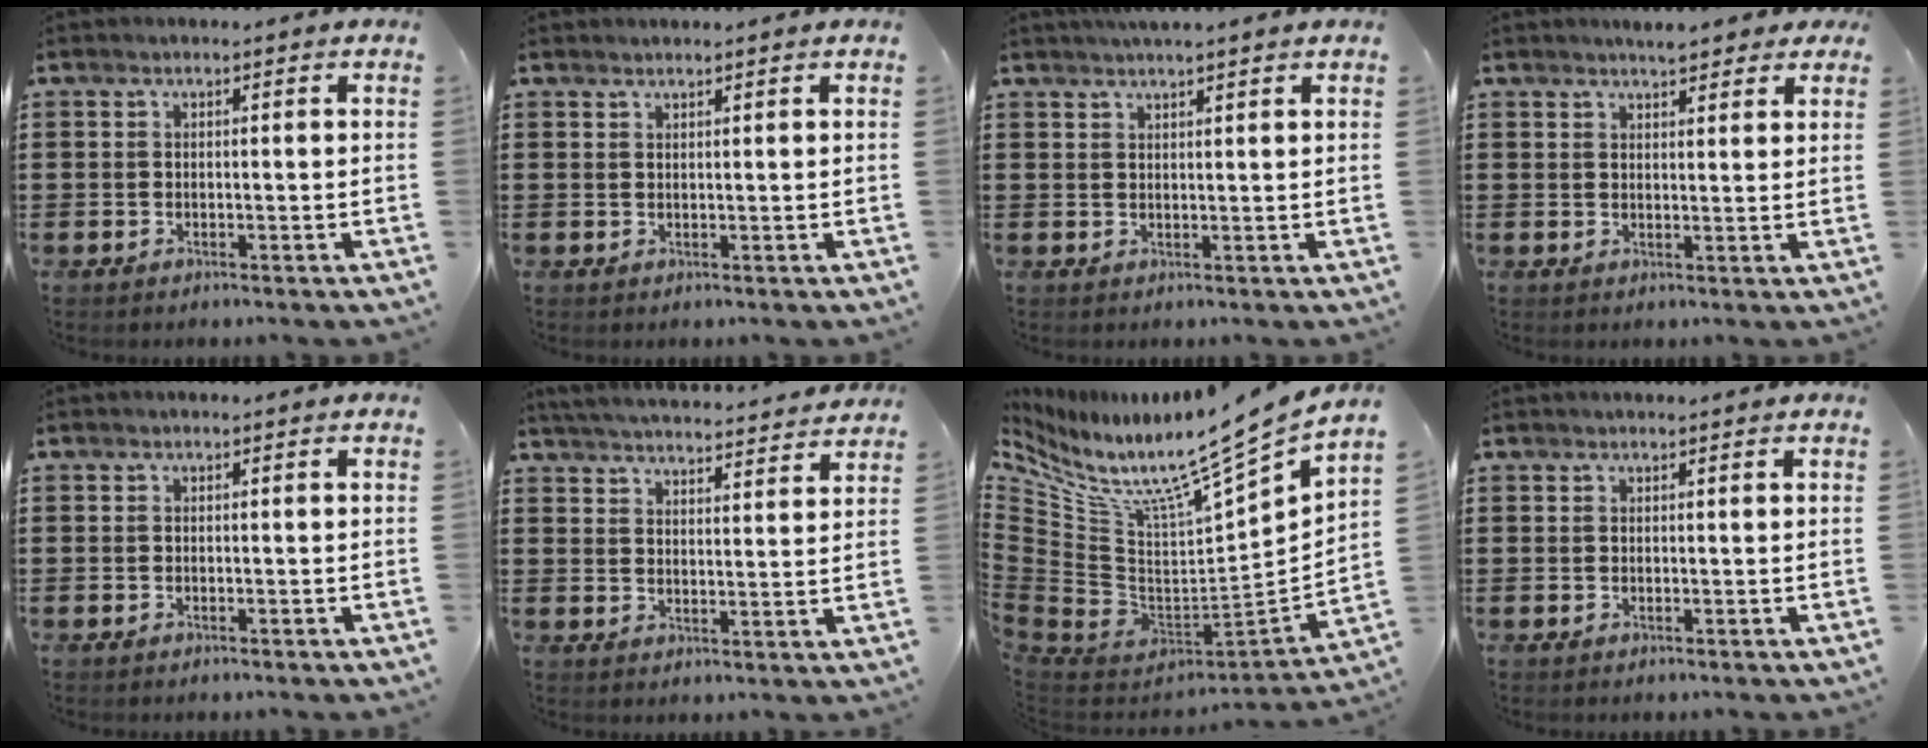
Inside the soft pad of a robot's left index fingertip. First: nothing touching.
{"total": 0.9, "force": [0.9, 0.0, 0.1], "torque": [-0.004, -0.002, 0.018]}
{"total": 2.0, "force": [1.8, -0.1, 0.7], "torque": [-0.018, 0.001, 0.035]}
{"total": 3.2, "force": [2.9, 0.7, 1.2], "torque": [-0.022, -0.003, 0.051]}
{"total": 0.0}
{"total": 4.5, "force": [4.4, -0.5, 0.5], "torque": [-0.031, -0.034, 0.074]}
{"total": 11.2, "force": [9.3, 1.0, 6.1], "torque": [-0.119, -0.094, 0.144]}
{"total": 0.5, "force": [0.5, 0.0, 0.2], "torque": [-0.005, -0.002, 0.011]}